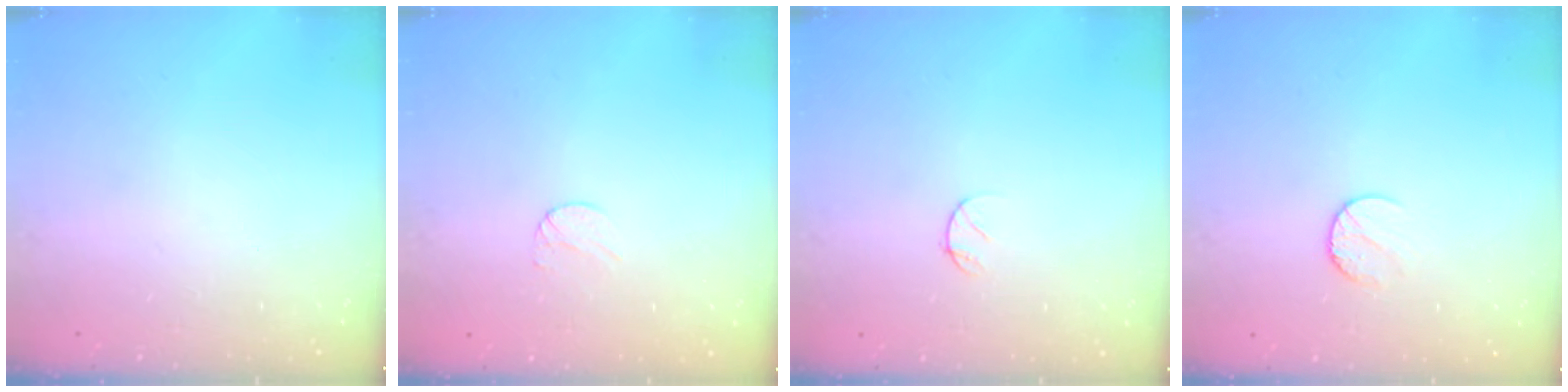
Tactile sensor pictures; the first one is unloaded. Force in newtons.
{"total": 4.2, "press": 4.2, "slide": 0.3}
{"total": 4.0, "press": 4.0, "slide": 0.4}
{"total": 5.9, "press": 5.8, "slide": 0.6}